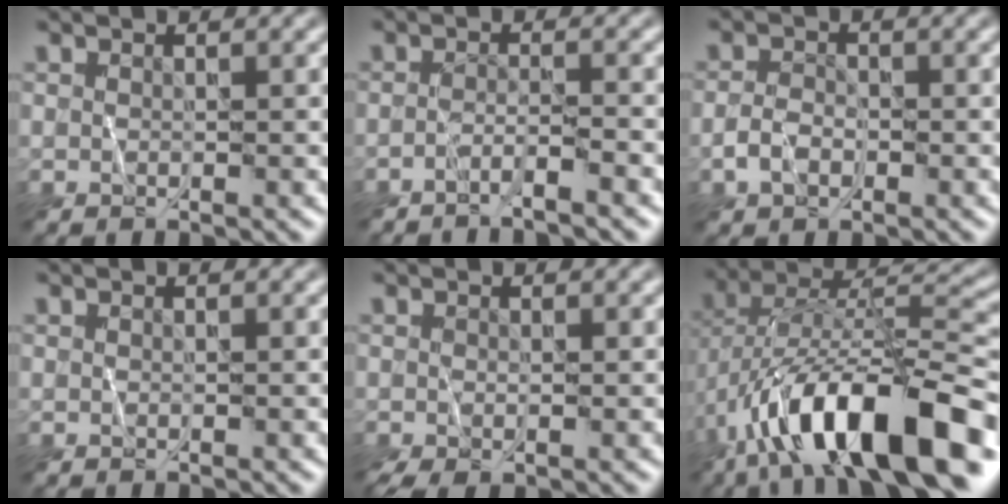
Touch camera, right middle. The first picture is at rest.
{"total": 1.8, "force": [-1.5, -0.2, 1.0], "torque": [-0.013, 0.004, -0.036]}
{"total": 1.7, "force": [-0.9, 1.1, 0.9], "torque": [-0.018, 0.004, -0.020]}
{"total": 0.0}
{"total": 1.5, "force": [-0.6, 0.6, 1.2], "torque": [-0.029, -0.008, -0.011]}
{"total": 14.8, "force": [-7.2, 5.9, 11.4], "torque": [-0.193, 0.018, -0.123]}